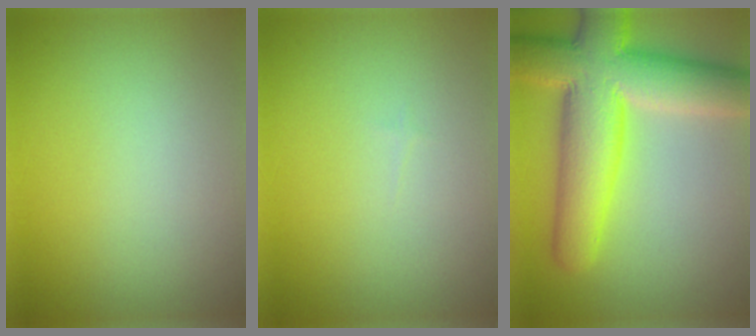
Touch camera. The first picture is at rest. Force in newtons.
{"total": 0.0}
{"total": 11.2, "press": 11.2, "slide": 0.4}